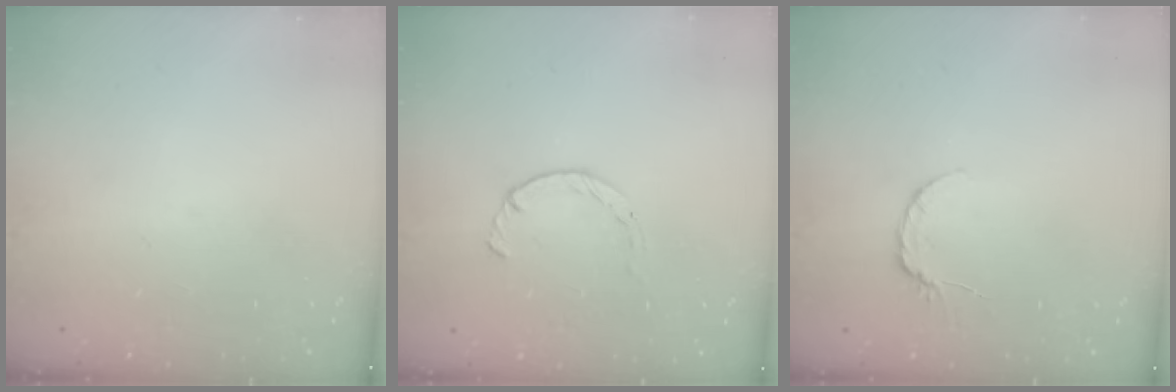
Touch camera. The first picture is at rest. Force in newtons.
{"total": 3.7, "press": 3.6, "slide": 0.5}
{"total": 4.0, "press": 4.0, "slide": 0.5}